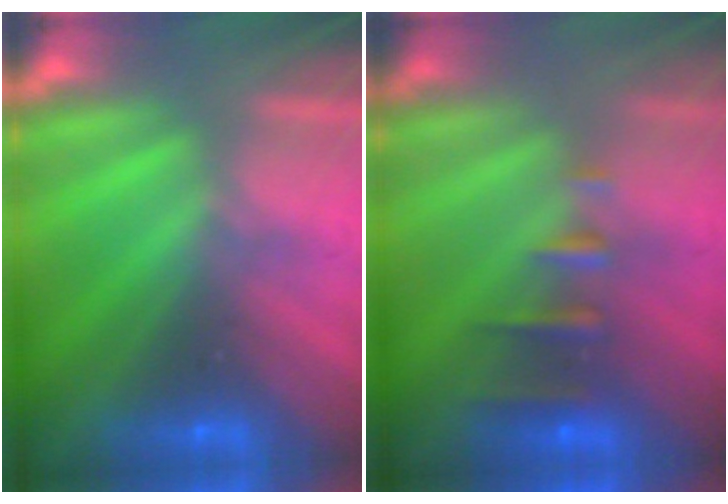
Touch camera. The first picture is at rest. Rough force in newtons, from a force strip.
{"total": 2.3}